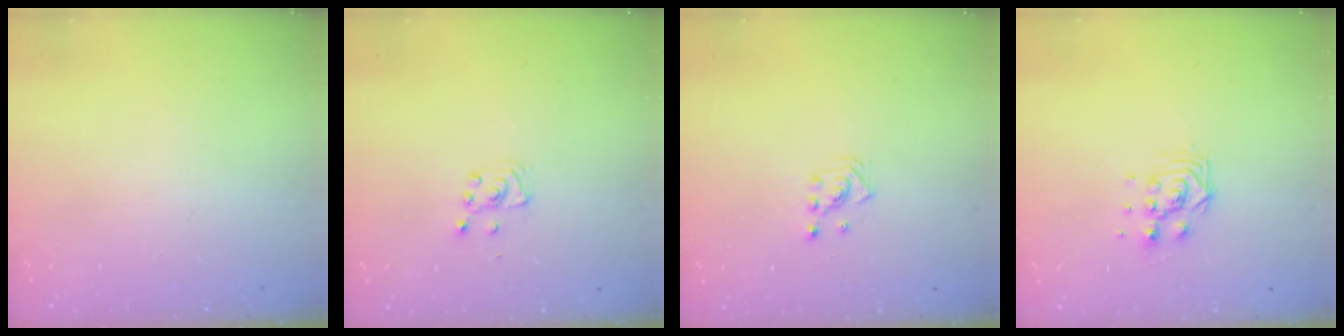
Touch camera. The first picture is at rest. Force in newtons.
{"total": 4.1, "press": 4.1, "slide": 0.4}
{"total": 2.6, "press": 2.6, "slide": 0.3}
{"total": 6.6, "press": 6.6, "slide": 0.5}